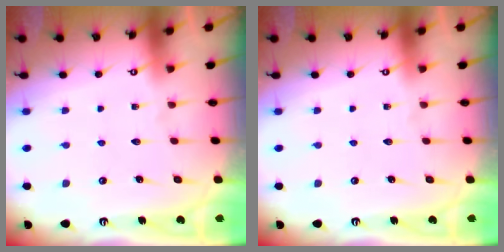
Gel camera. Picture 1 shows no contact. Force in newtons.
{"total": 0.0}